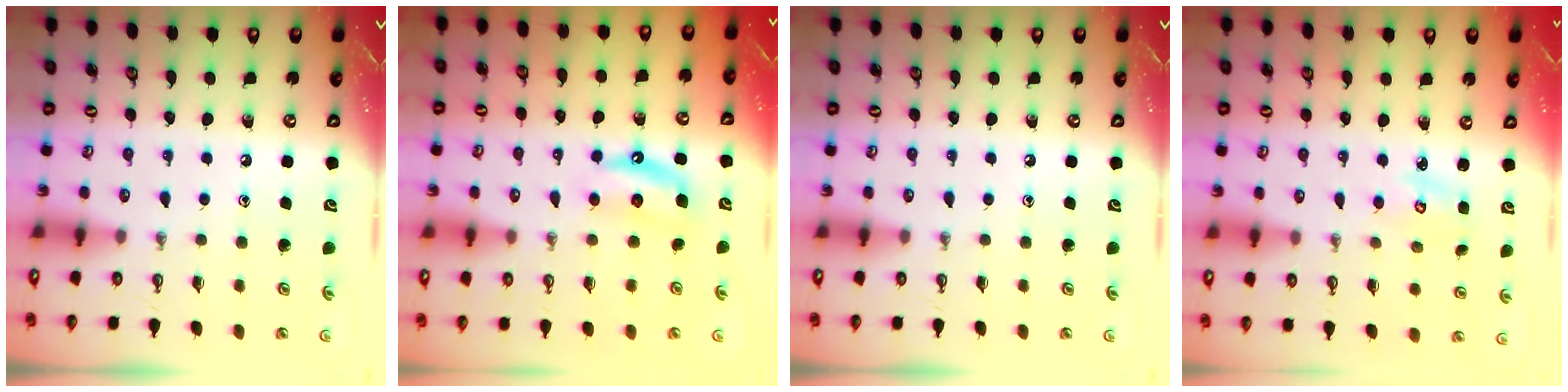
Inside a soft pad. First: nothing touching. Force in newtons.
{"total": 6.0, "press": 6.0, "slide": 0.6}
{"total": 0.0}
{"total": 3.2, "press": 3.2, "slide": 0.3}